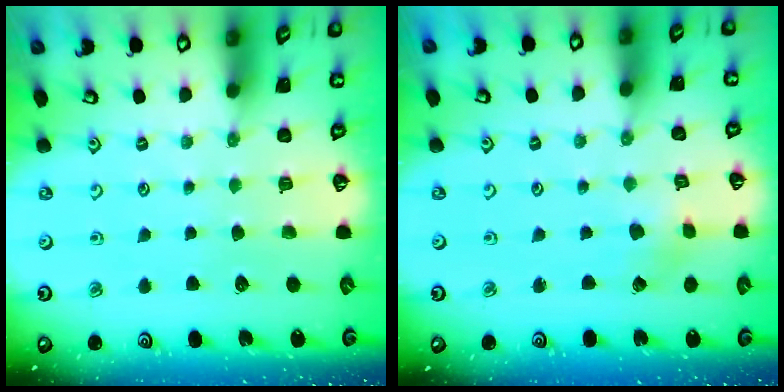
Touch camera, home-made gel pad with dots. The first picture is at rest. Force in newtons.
{"total": 1.6, "press": 1.6, "slide": 0.2}